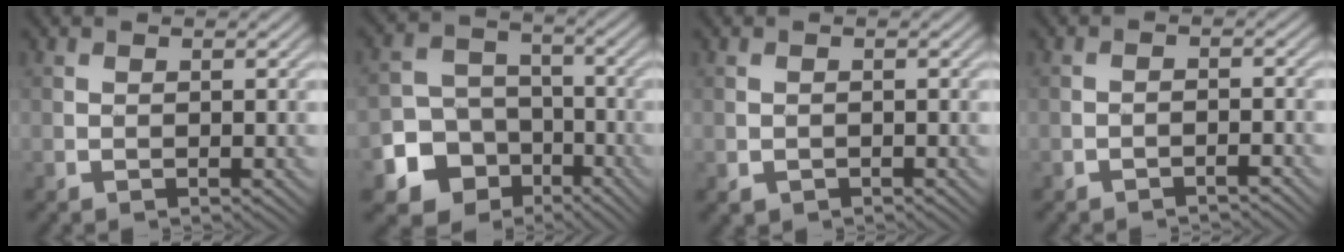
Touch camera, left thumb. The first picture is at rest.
{"total": 10.7, "force": [-5.3, 8.6, 3.4], "torque": [-0.093, -0.030, -0.117]}
{"total": 0.9, "force": [-0.5, 0.7, 0.3], "torque": [-0.006, -0.006, -0.008]}
{"total": 1.5, "force": [-1.4, 0.2, 0.6], "torque": [-0.007, 0.004, -0.025]}